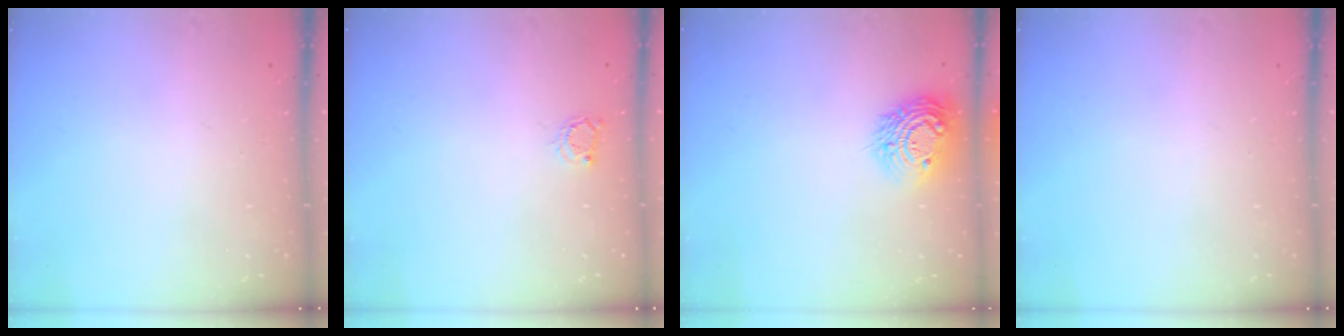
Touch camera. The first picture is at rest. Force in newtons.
{"total": 2.5, "press": 2.5, "slide": 0.3}
{"total": 14.2, "press": 14.2, "slide": 1.0}
{"total": 0.0}